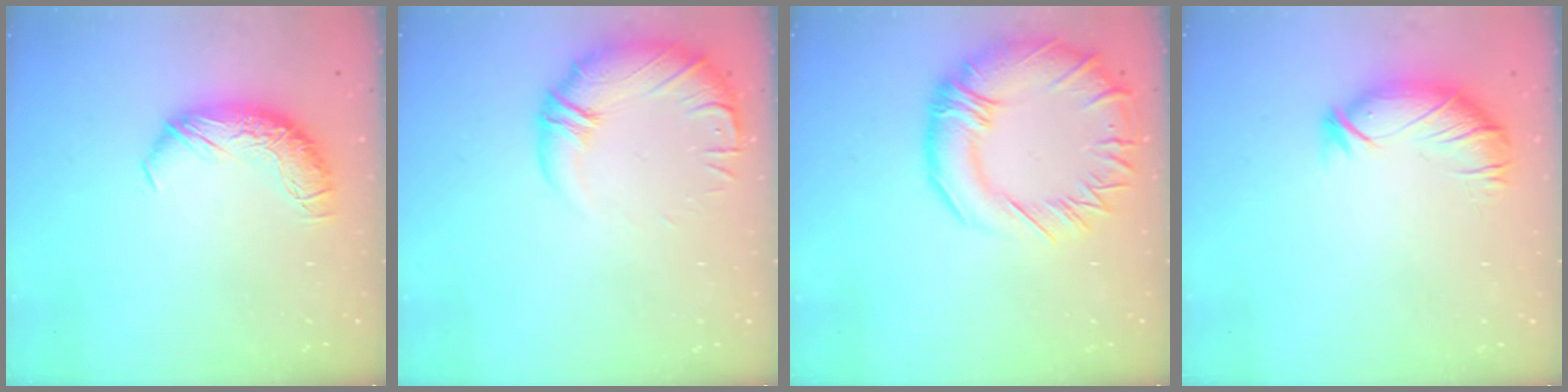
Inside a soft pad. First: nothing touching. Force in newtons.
{"total": 3.2, "press": 1.8, "slide": 2.6}
{"total": 10.9, "press": 10.6, "slide": 2.7}
{"total": 3.0, "press": 2.5, "slide": 1.7}